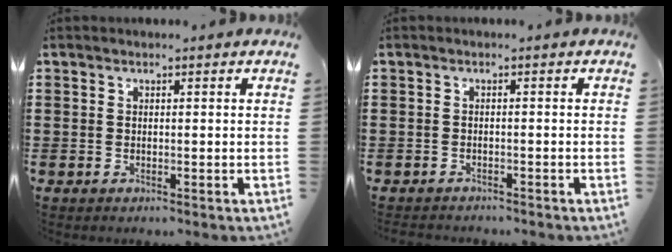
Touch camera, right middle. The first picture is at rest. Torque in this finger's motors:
{"motor_torque": [0.29, -0.20, 0.03, 0.03]}